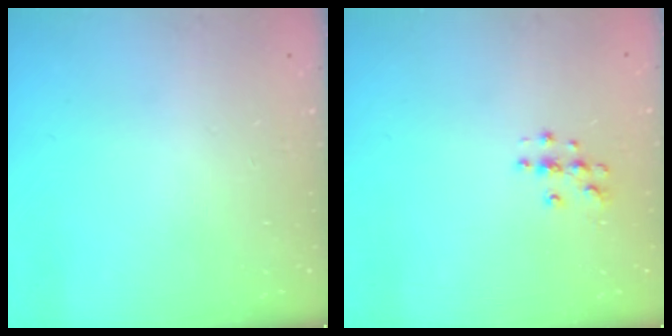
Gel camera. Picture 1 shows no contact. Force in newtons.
{"total": 3.8, "press": 3.8, "slide": 0.4}